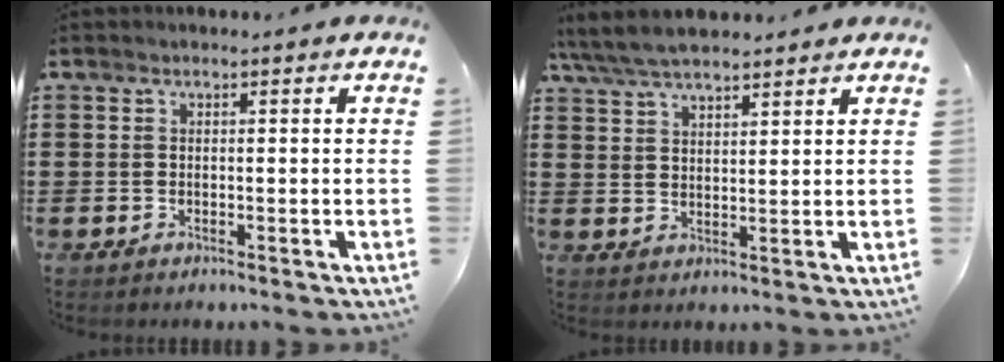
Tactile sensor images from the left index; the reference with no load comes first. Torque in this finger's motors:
{"motor_torque": [1.61, -0.52, 0.36, 0.10]}